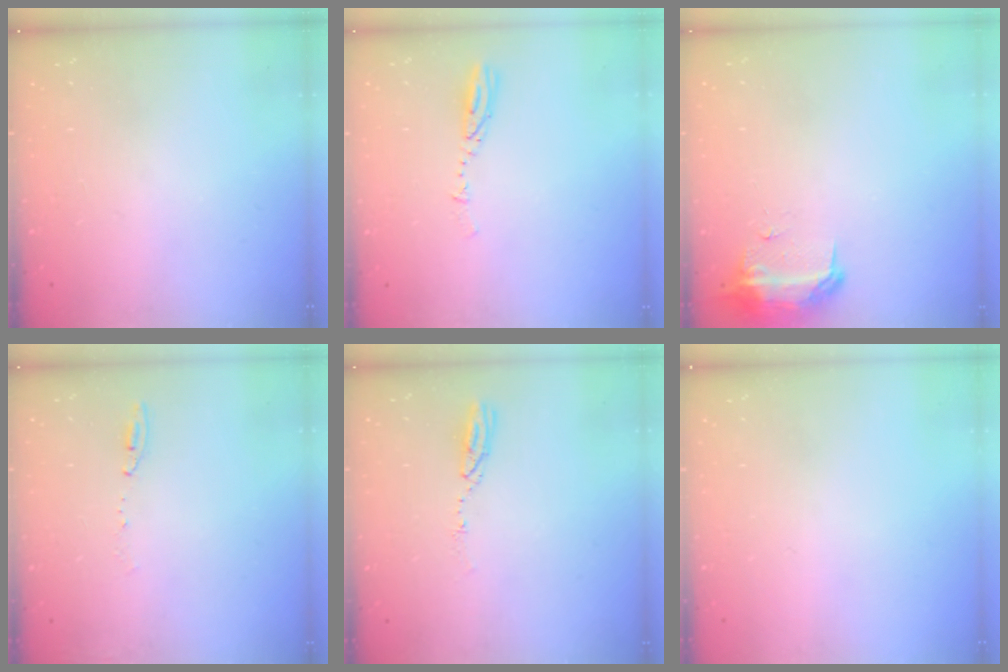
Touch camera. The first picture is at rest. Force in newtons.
{"total": 3.5, "press": 3.4, "slide": 0.3}
{"total": 11.1, "press": 9.9, "slide": 5.0}
{"total": 6.3, "press": 6.2, "slide": 0.8}
{"total": 4.0, "press": 4.0, "slide": 0.3}
{"total": 0.0}